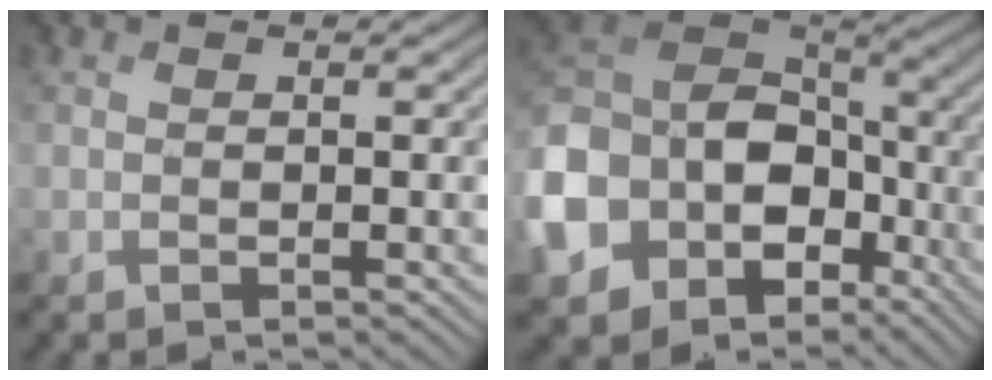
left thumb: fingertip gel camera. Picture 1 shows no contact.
{"total": 16.4, "force": [-6.0, 12.4, 9.0], "torque": [-0.256, -0.034, -0.112]}